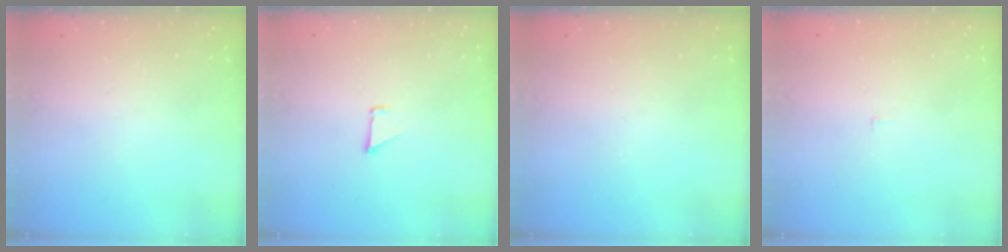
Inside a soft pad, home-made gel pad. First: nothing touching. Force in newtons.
{"total": 0.9, "press": 0.9, "slide": 0.1}
{"total": 0.0}
{"total": 2.3, "press": 2.3, "slide": 0.2}